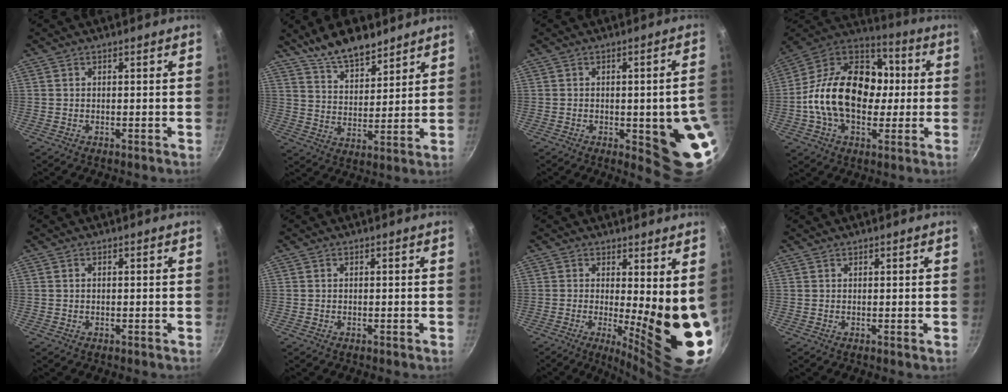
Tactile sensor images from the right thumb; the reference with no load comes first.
{"total": 11.0, "force": [8.9, 4.0, 5.1], "torque": [-0.057, -0.050, 0.157]}
{"total": 13.1, "force": [-2.4, 3.7, 12.4], "torque": [-0.111, 0.009, -0.026]}
{"total": 23.5, "force": [-0.7, 16.2, 16.9], "torque": [-0.251, 0.044, -0.031]}
{"total": 0.0}
{"total": 0.0}
{"total": 13.6, "force": [1.4, 3.7, 13.0], "torque": [-0.145, -0.049, 0.027]}
{"total": 0.6, "force": [0.6, 0.1, 0.0], "torque": [0.002, -0.004, 0.008]}